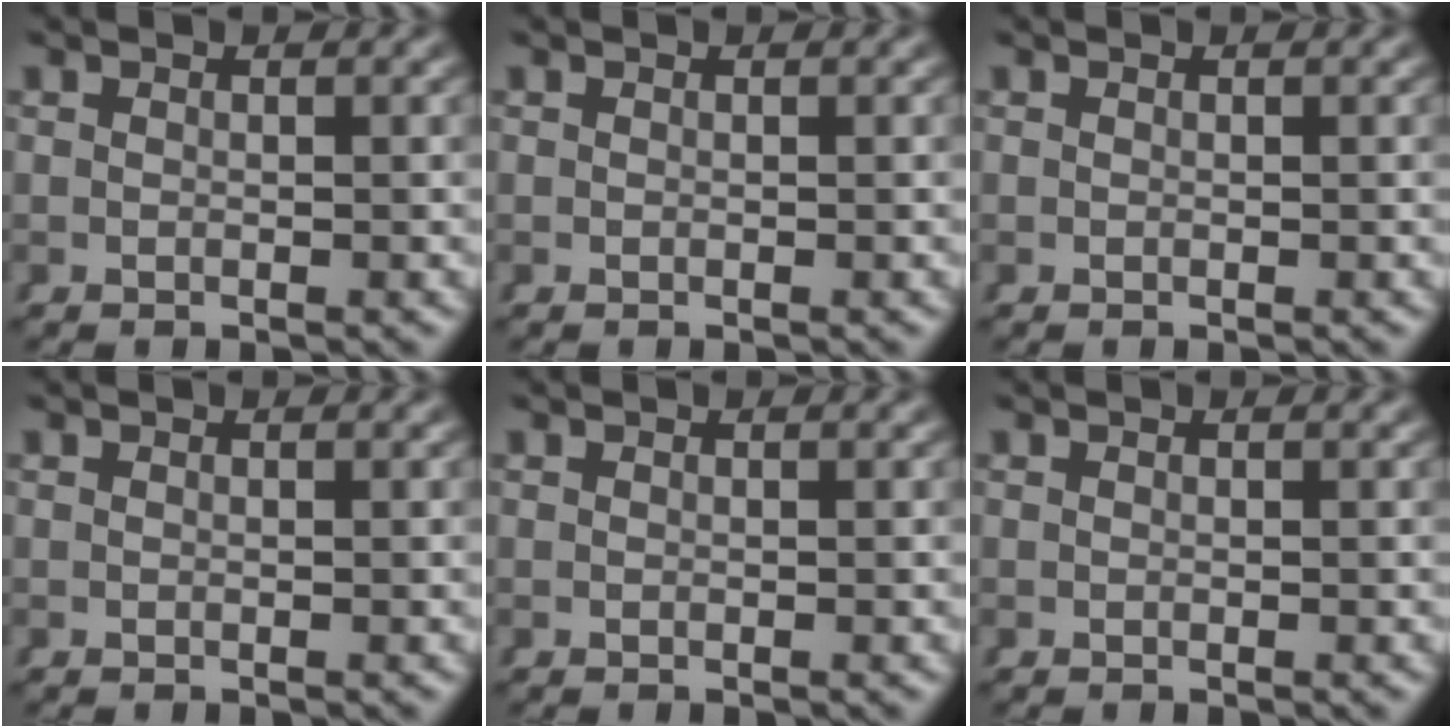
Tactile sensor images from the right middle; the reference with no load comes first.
{"total": 0.0}
{"total": 0.0}
{"total": 0.0}
{"total": 0.0}
{"total": 0.0}